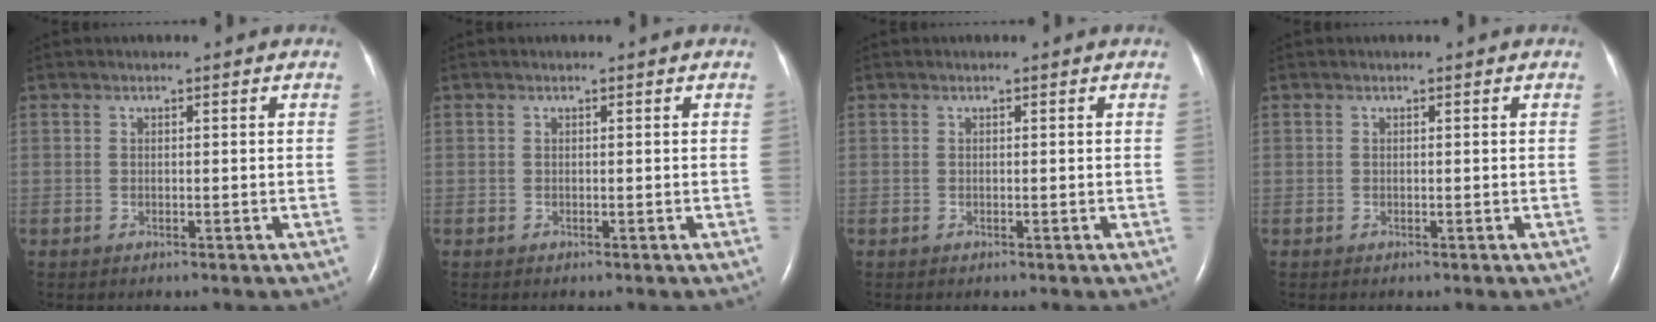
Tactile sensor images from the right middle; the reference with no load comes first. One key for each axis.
{"total": 0.0}
{"total": 0.0}
{"total": 0.0}